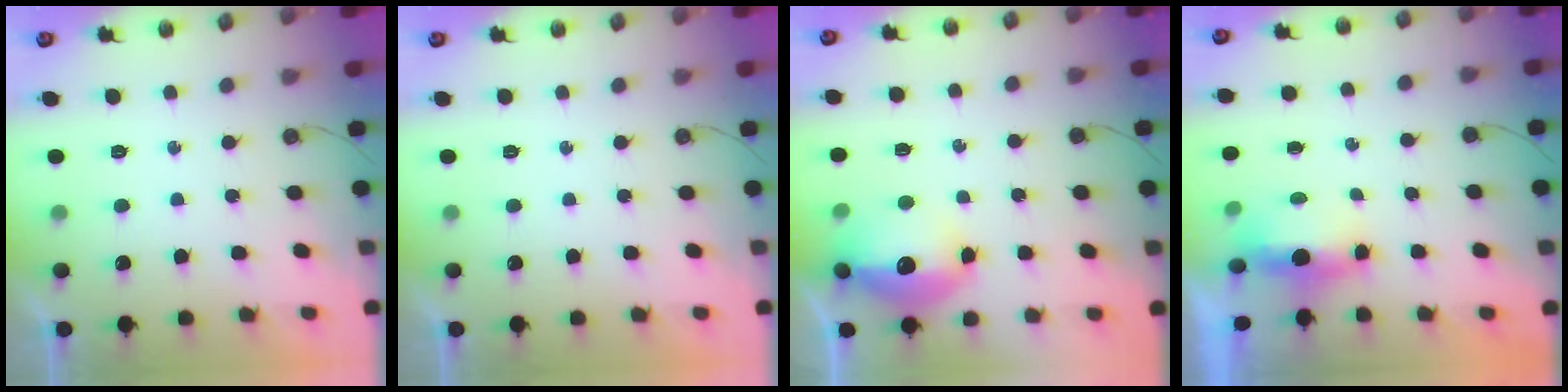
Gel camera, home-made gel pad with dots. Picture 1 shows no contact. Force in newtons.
{"total": 0.0}
{"total": 14.5, "press": 14.4, "slide": 1.1}
{"total": 5.0, "press": 4.9, "slide": 1.2}